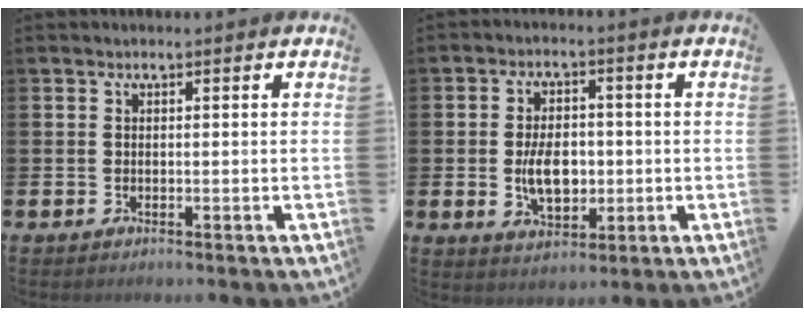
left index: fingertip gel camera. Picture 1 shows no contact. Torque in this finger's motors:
{"motor_torque": [1.35, -0.13, 0.36, 0.18]}